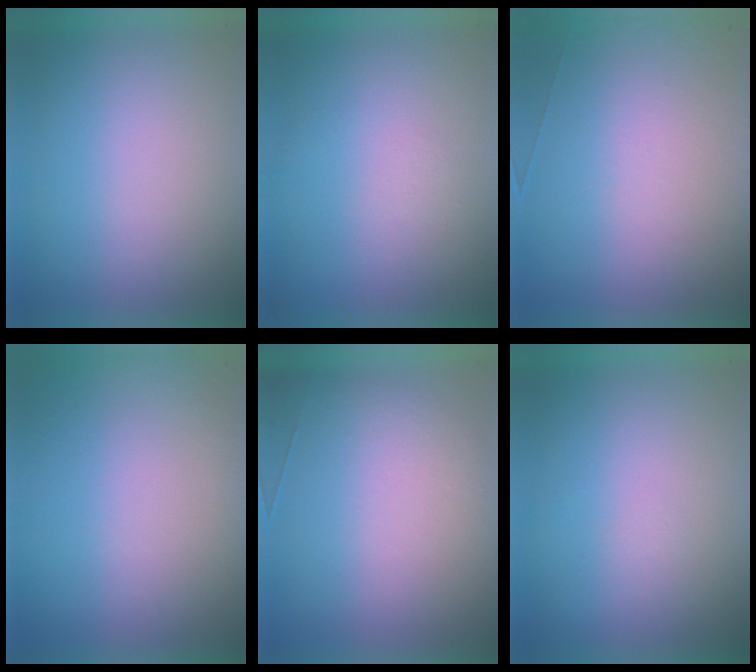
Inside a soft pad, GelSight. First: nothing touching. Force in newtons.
{"total": 1.3}
{"total": 6.8}
{"total": 8.1}
{"total": 2.6}
{"total": 1.0}